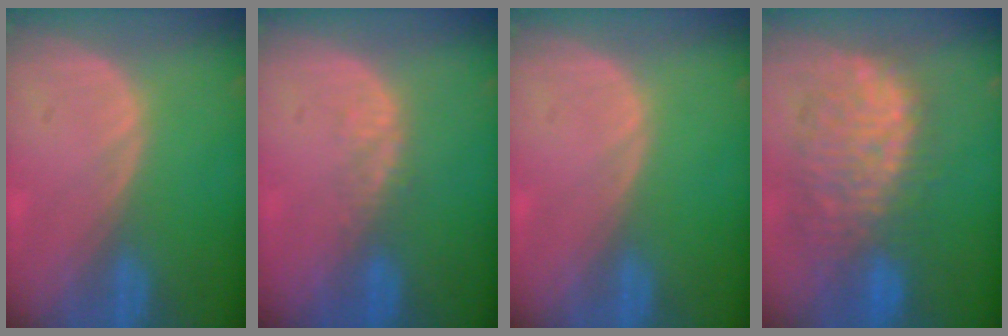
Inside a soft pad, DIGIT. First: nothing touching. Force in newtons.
{"total": 2.5, "press": 1.9, "slide": 1.7}
{"total": 0.0}
{"total": 10.2, "press": 9.7, "slide": 3.2}